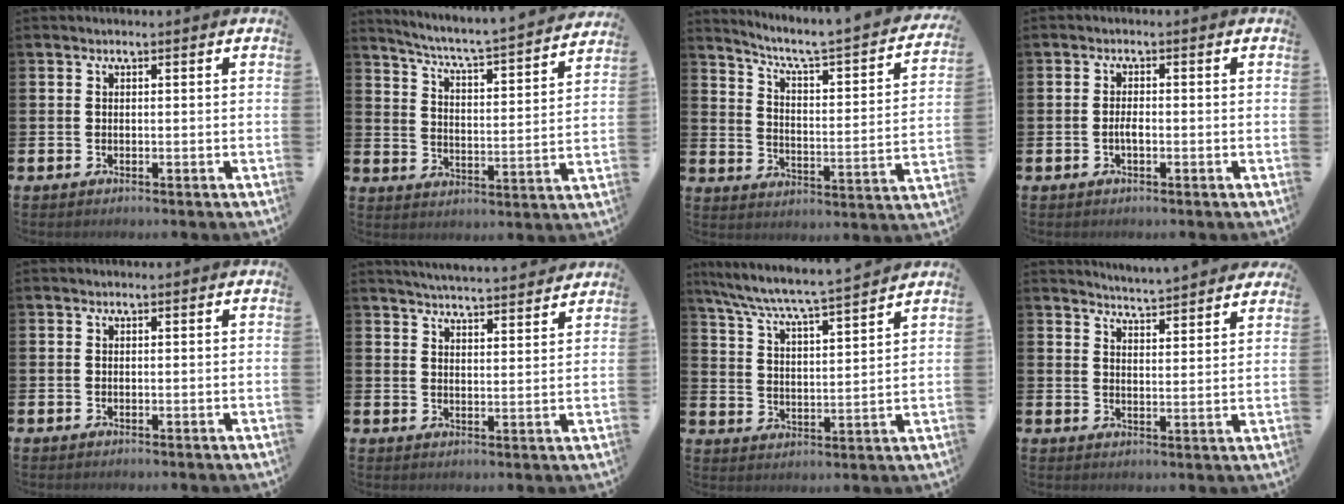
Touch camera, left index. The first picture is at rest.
{"total": 5.4, "force": [5.1, -0.1, 1.8], "torque": [-0.059, -0.048, 0.079]}
{"total": 5.1, "force": [4.3, 0.2, 2.7], "torque": [-0.067, -0.043, 0.058]}
{"total": 1.6, "force": [-0.4, 0.6, 1.4], "torque": [-0.024, 0.001, -0.010]}
{"total": 0.0}
{"total": 5.0, "force": [5.0, -0.1, 0.3], "torque": [-0.018, -0.035, 0.089]}
{"total": 6.9, "force": [6.6, -0.1, 2.0], "torque": [-0.067, -0.051, 0.110]}
{"total": 4.6, "force": [4.6, -0.4, -0.1], "torque": [-0.008, -0.036, 0.080]}